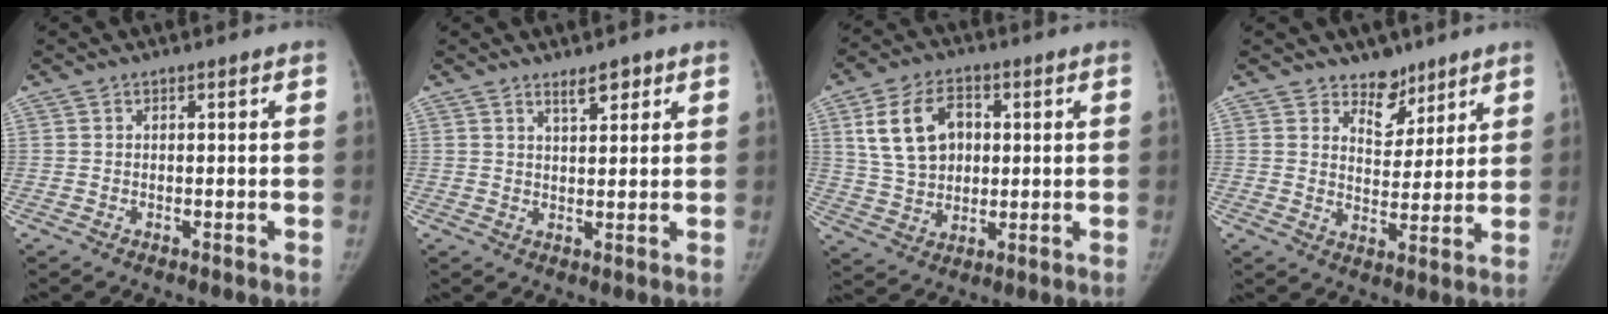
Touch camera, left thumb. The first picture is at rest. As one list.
[{"total": 3.6, "force": [2.5, 1.2, 2.3], "torque": [-0.027, -0.018, 0.042]}, {"total": 12.3, "force": [3.4, 8.7, 8.0], "torque": [-0.123, 0.000, 0.065]}, {"total": 6.8, "force": [5.2, 3.9, 2.1], "torque": [-0.001, -0.039, 0.087]}]